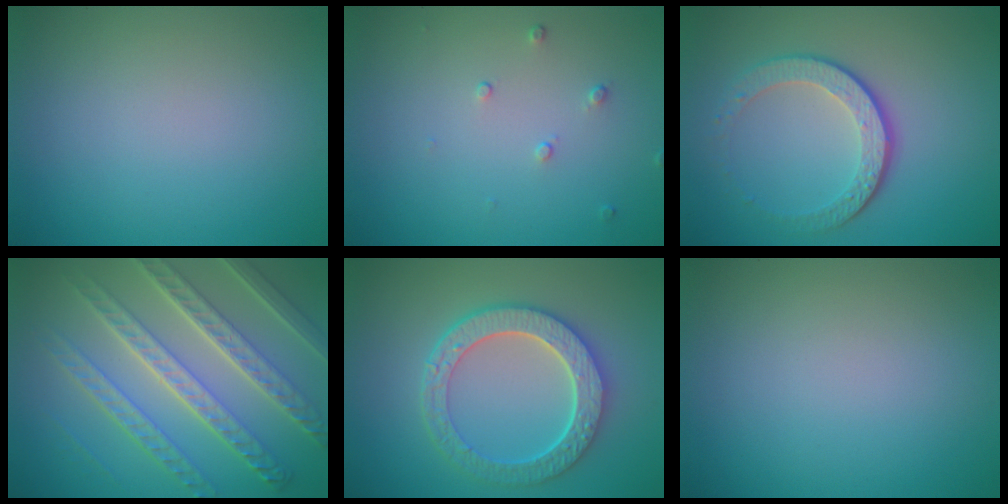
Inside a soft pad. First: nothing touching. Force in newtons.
{"total": 0.7, "press": 0.5, "slide": 0.5}
{"total": 4.3, "press": 3.0, "slide": 3.1}
{"total": 8.3, "press": 6.1, "slide": 5.5}
{"total": 6.2, "press": 5.0, "slide": 3.6}
{"total": 0.0}